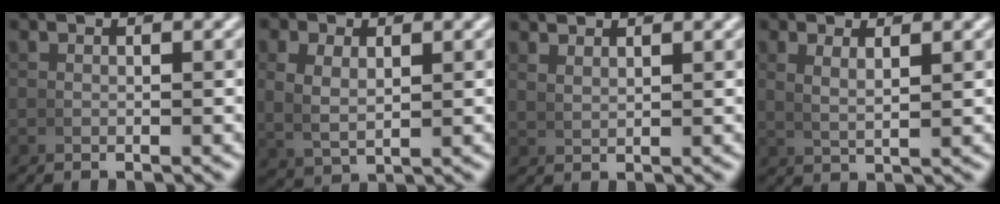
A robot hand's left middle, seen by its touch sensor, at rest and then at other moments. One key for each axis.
{"total": 3.4, "fx": 1.1, "fy": 2.3, "fz": 2.3, "tx": -0.050, "ty": -0.008, "tz": 0.033}
{"total": 1.9, "fx": 1.9, "fy": -0.1, "fz": 0.4, "tx": -0.004, "ty": 0.002, "tz": 0.041}
{"total": 2.0, "fx": 1.3, "fy": 0.2, "fz": 1.6, "tx": -0.029, "ty": -0.006, "tz": 0.033}